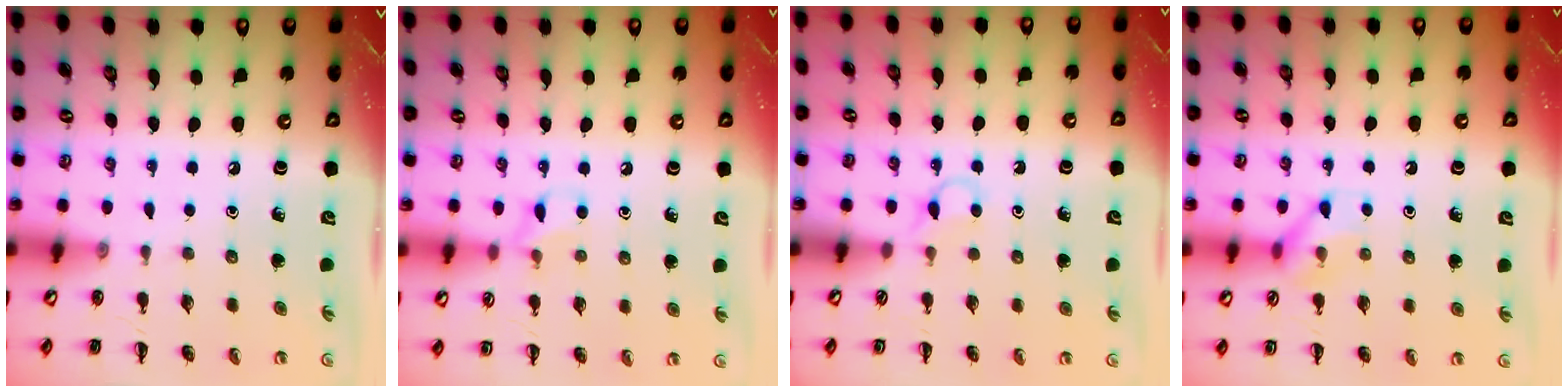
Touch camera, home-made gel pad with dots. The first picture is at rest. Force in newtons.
{"total": 6.8, "press": 6.5, "slide": 2.0}
{"total": 2.8, "press": 2.7, "slide": 0.8}
{"total": 8.3, "press": 8.3, "slide": 0.4}